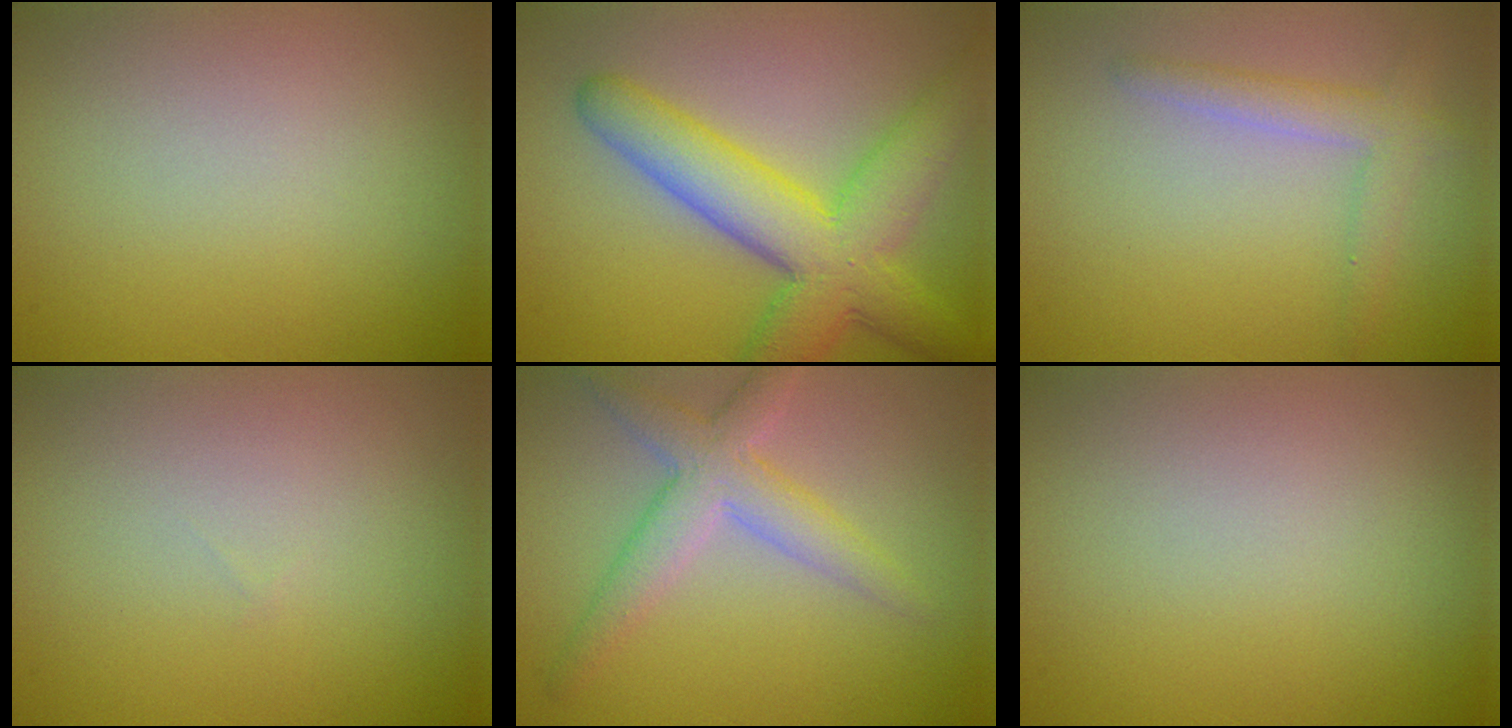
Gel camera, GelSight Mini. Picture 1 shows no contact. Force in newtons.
{"total": 7.9, "press": 7.9, "slide": 0.3}
{"total": 2.5, "press": 2.5, "slide": 0.1}
{"total": 0.0}
{"total": 4.0, "press": 4.0, "slide": 0.3}
{"total": 0.0}